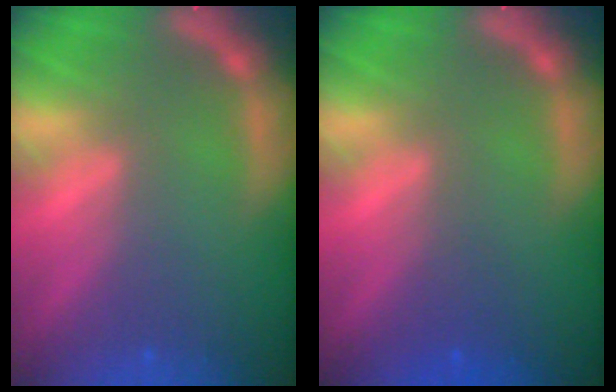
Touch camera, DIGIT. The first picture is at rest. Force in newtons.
{"total": 1.5}